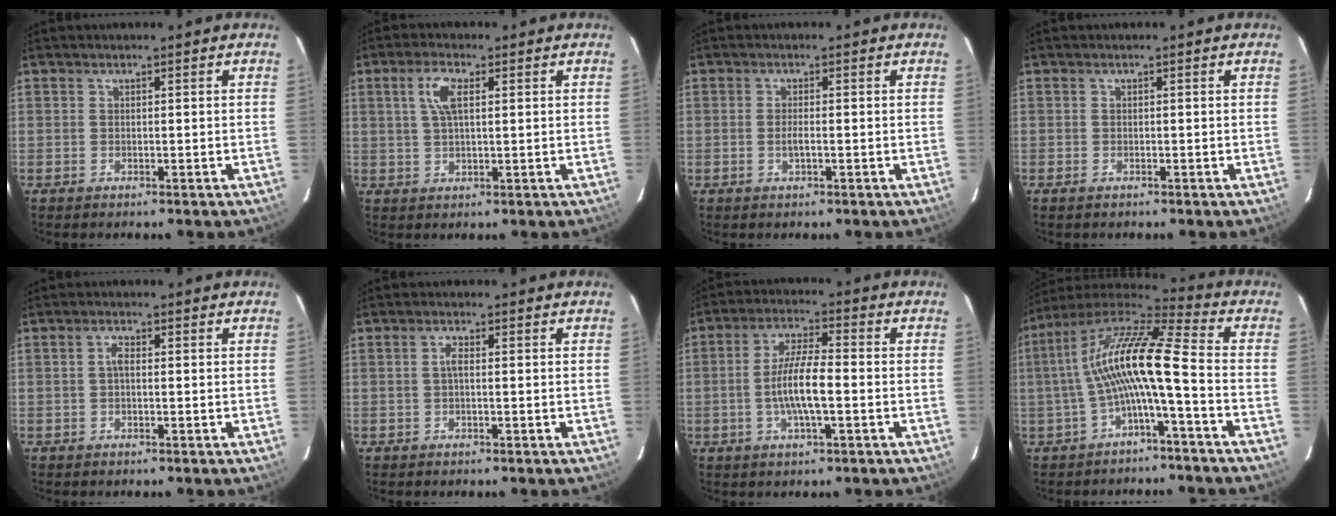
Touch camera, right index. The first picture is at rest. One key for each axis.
{"total": 4.9, "fx": 1.6, "fy": 1.9, "fz": 4.2, "tx": -0.084, "ty": 0.009, "tz": 0.031}
{"total": 1.6, "fx": -0.4, "fy": 0.1, "fz": 1.5, "tx": -0.030, "ty": -0.001, "tz": -0.007}
{"total": 0.7, "fx": -0.5, "fy": 0.3, "fz": 0.3, "tx": -0.006, "ty": -0.003, "tz": -0.011}
{"total": 1.4, "fx": -0.1, "fy": 0.6, "fz": 1.3, "tx": -0.026, "ty": 0.007, "tz": -0.004}
{"total": 1.4, "fx": -0.1, "fy": 0.4, "fz": 1.3, "tx": -0.027, "ty": 0.005, "tz": -0.004}
{"total": 8.1, "fx": -1.7, "fy": 1.4, "fz": 7.8, "tx": -0.151, "ty": 0.003, "tz": -0.032}
{"total": 13.7, "fx": -2.0, "fy": 1.2, "fz": 13.5, "tx": -0.260, "ty": 0.017, "tz": -0.043}